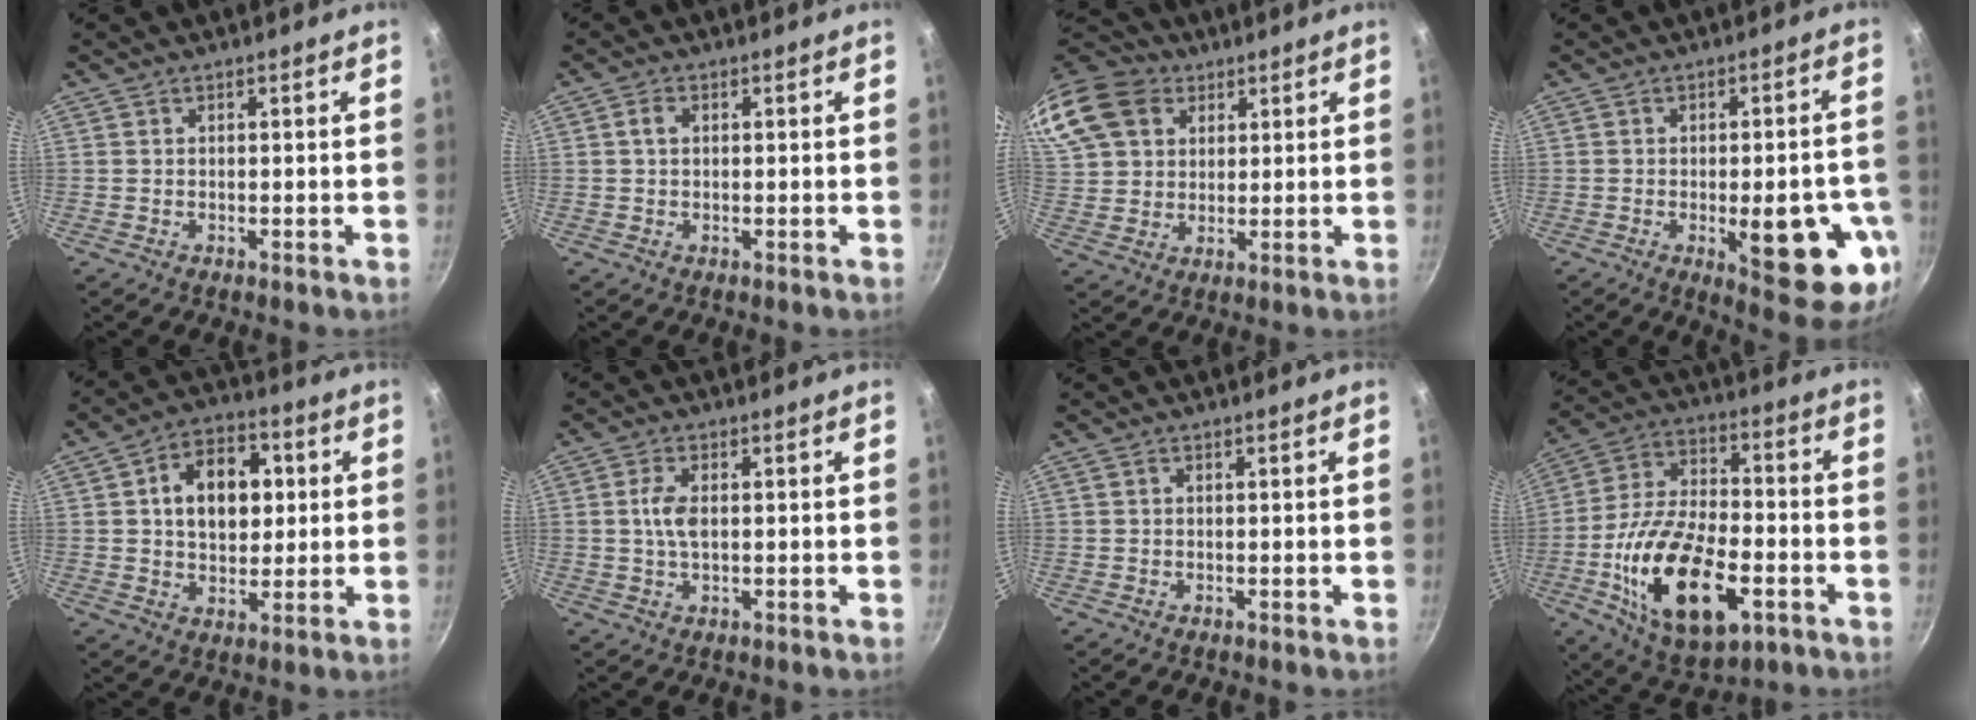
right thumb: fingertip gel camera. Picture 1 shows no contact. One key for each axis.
{"total": 2.0, "fx": 0.3, "fy": 1.4, "fz": 1.3, "tx": -0.020, "ty": 0.006, "tz": 0.004}
{"total": 21.8, "fx": 10.0, "fy": 16.2, "fz": 10.6, "tx": -0.257, "ty": 0.033, "tz": 0.189}
{"total": 16.4, "fx": -4.4, "fy": 5.6, "fz": 14.8, "tx": -0.156, "ty": 0.001, "tz": -0.049}
{"total": 13.5, "fx": 2.5, "fy": 9.5, "fz": 9.3, "tx": -0.102, "ty": 0.010, "tz": 0.031}
{"total": 4.2, "fx": 0.3, "fy": 2.2, "fz": 3.6, "tx": -0.071, "ty": 0.005, "tz": 0.003}
{"total": 0.0}
{"total": 22.3, "fx": -7.0, "fy": 11.4, "fz": 17.9, "tx": -0.322, "ty": 0.022, "tz": -0.117}